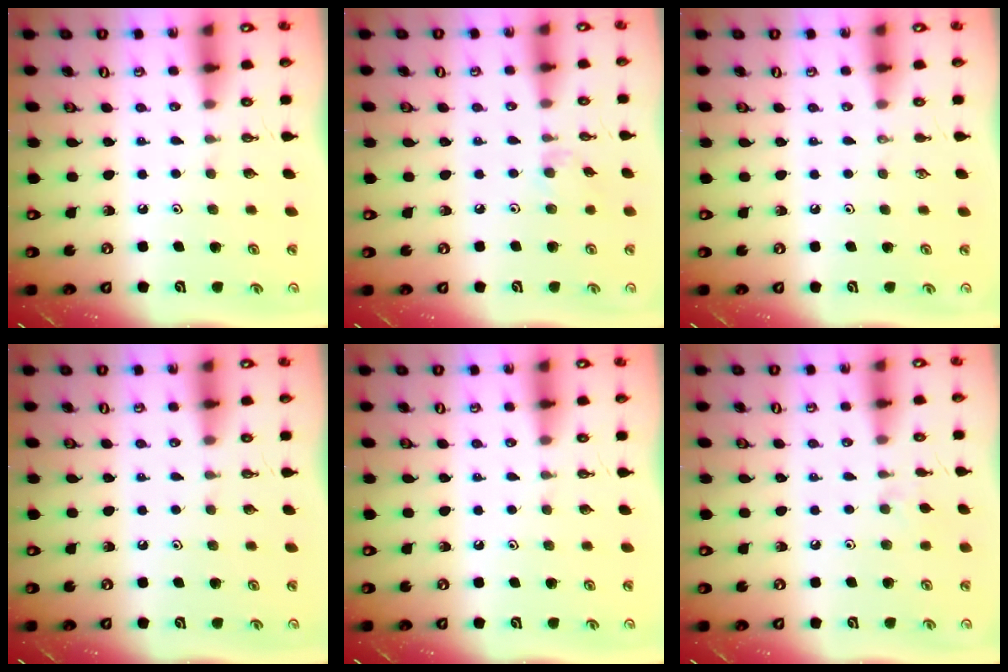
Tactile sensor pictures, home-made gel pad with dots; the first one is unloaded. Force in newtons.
{"total": 3.7, "press": 3.7, "slide": 0.5}
{"total": 0.0}
{"total": 0.0}
{"total": 0.0}
{"total": 3.4, "press": 3.3, "slide": 0.7}